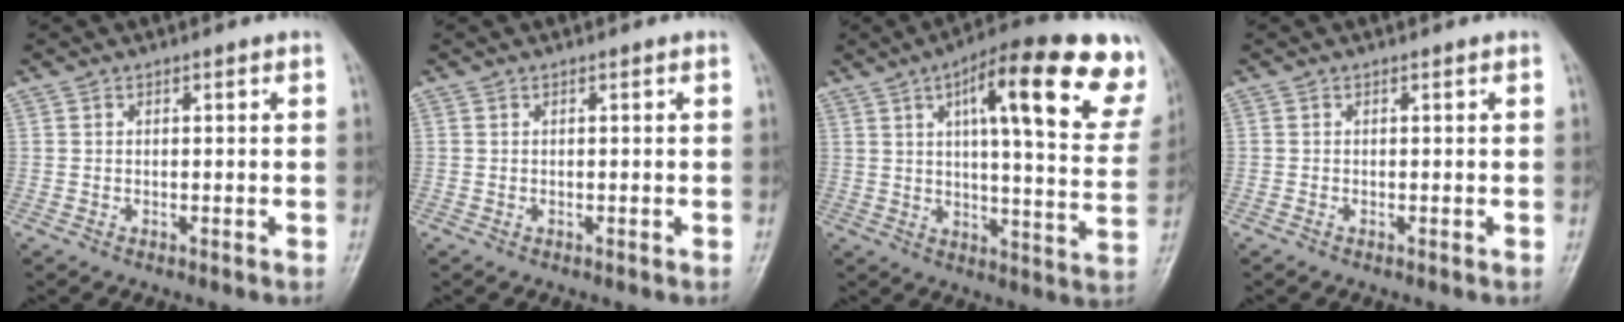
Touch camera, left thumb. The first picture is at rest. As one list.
[{"total": 0.0}, {"total": 24.4, "force": [11.8, 6.8, 20.3], "torque": [-0.254, -0.016, 0.158]}, {"total": 0.0}]